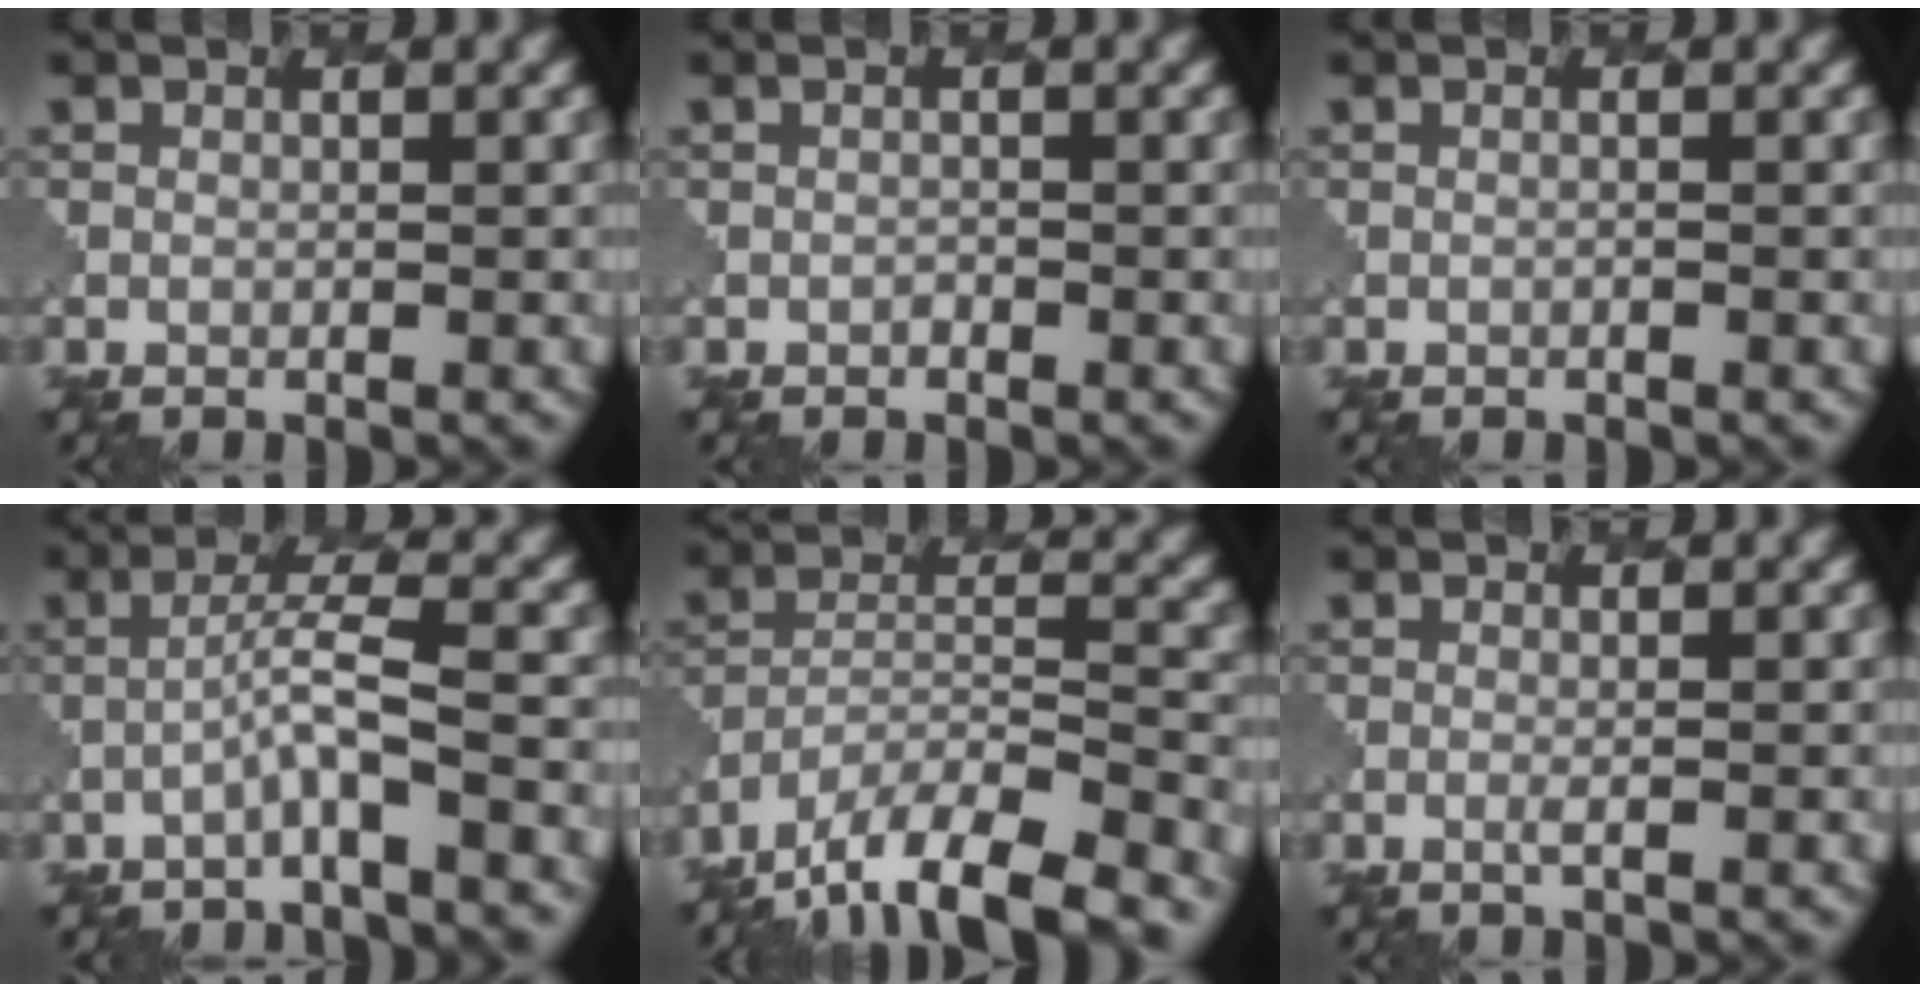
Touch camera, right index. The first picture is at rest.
{"total": 0.0}
{"total": 0.0}
{"total": 2.9, "force": [-1.3, 0.0, 2.7], "torque": [-0.048, 0.017, -0.032]}
{"total": 11.9, "force": [-9.7, 3.3, 6.1], "torque": [-0.100, -0.012, -0.156]}
{"total": 0.7, "force": [0.1, 0.2, 0.7], "torque": [-0.010, 0.002, 0.000]}